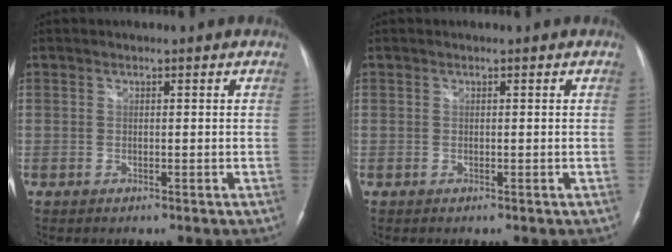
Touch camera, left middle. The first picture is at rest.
{"total": 0.0}